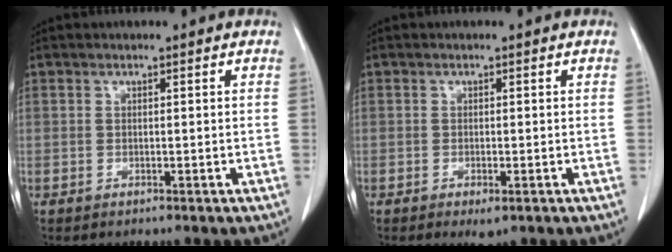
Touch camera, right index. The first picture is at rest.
{"total": 1.8, "force": [-0.9, 0.7, 1.5], "torque": [-0.022, -0.003, -0.006]}